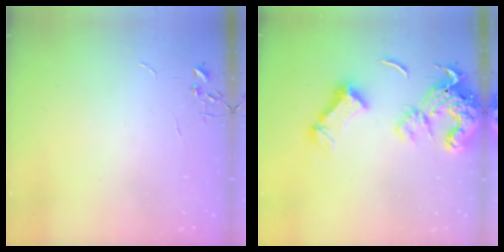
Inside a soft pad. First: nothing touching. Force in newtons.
{"total": 17.6, "press": 17.5, "slide": 2.1}